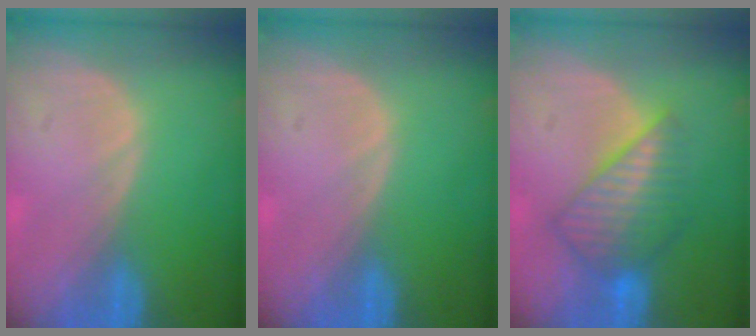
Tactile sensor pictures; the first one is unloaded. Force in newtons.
{"total": 0.0}
{"total": 7.1, "press": 6.8, "slide": 1.9}